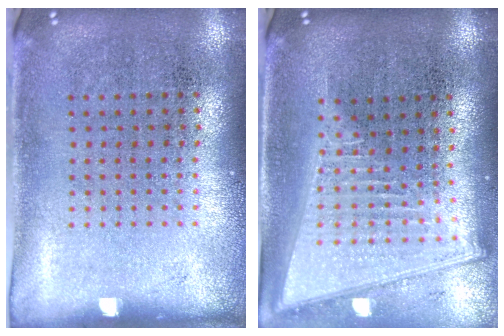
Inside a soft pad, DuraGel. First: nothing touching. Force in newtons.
{"total": 2.2, "press": 1.8, "slide": 1.3}